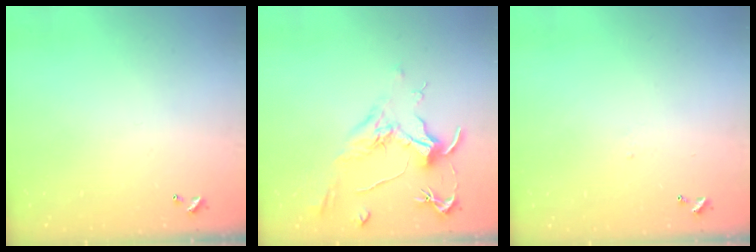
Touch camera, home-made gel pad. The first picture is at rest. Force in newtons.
{"total": 2.1, "press": 2.0, "slide": 0.8}
{"total": 2.1, "press": 2.1, "slide": 0.2}